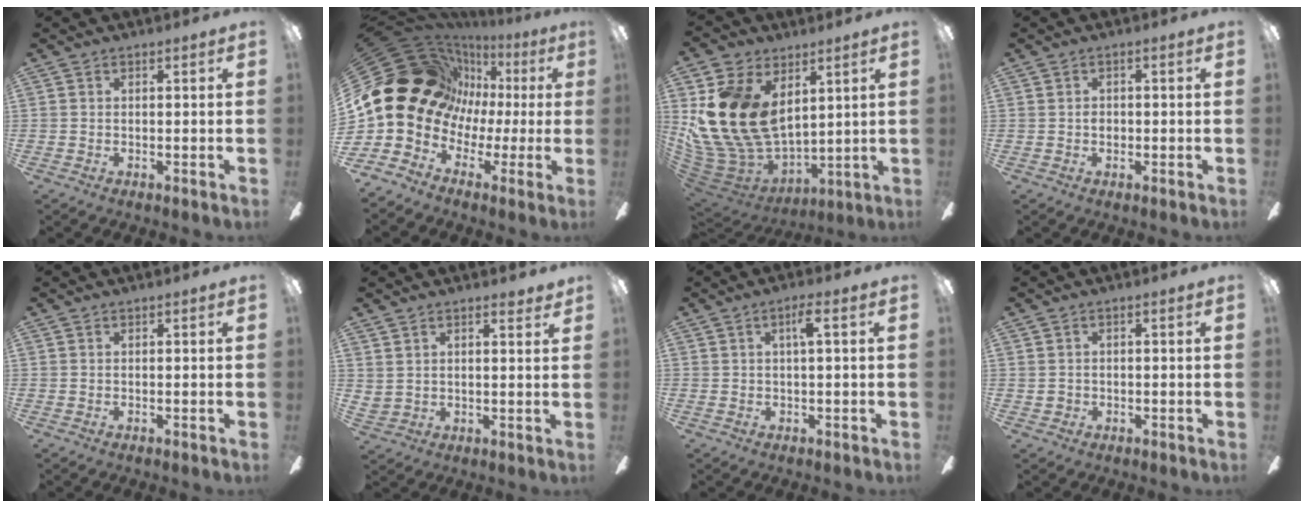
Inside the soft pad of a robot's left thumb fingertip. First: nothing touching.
{"total": 21.0, "force": [3.8, 17.7, 10.7], "torque": [-0.224, -0.036, 0.099]}
{"total": 19.9, "force": [4.9, 14.1, 13.1], "torque": [-0.322, -0.032, 0.099]}
{"total": 1.1, "force": [-0.2, 0.9, 0.6], "torque": [-0.012, 0.005, -0.005]}
{"total": 0.0}
{"total": 3.7, "force": [3.3, 1.7, 0.7], "torque": [-0.014, -0.012, 0.061]}
{"total": 3.2, "force": [1.0, 0.2, 3.0], "torque": [-0.054, 0.000, 0.012]}
{"total": 1.1, "force": [-0.2, 1.1, 0.0], "torque": [-0.001, 0.003, -0.006]}